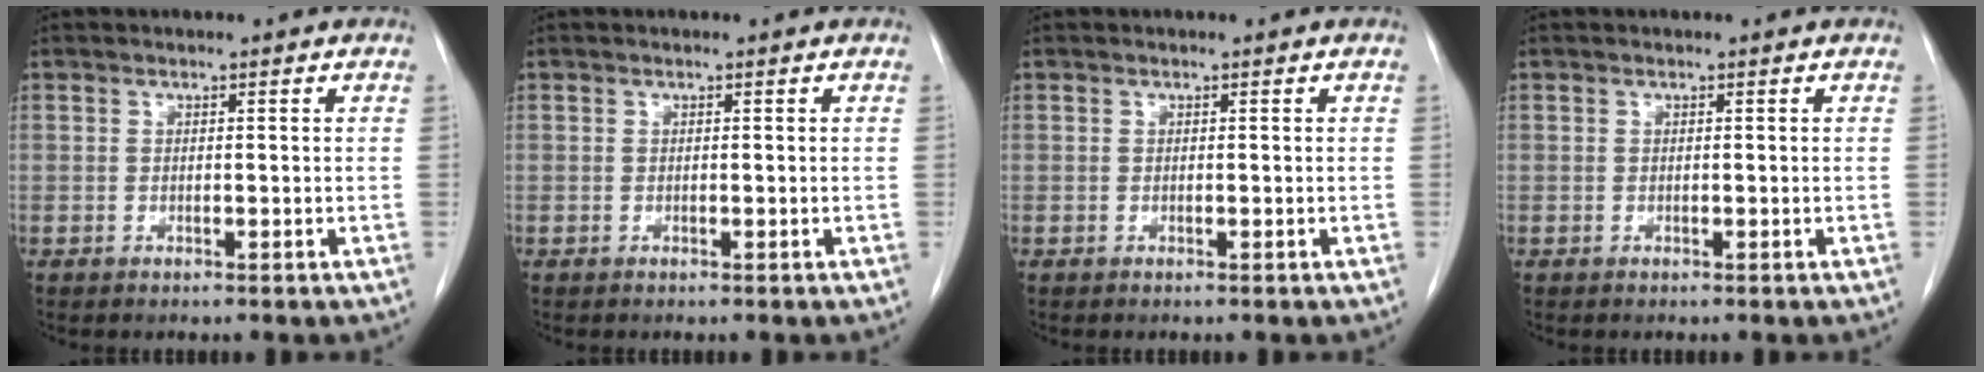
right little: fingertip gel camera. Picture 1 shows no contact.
{"total": 0.0}
{"total": 0.0}
{"total": 0.0}